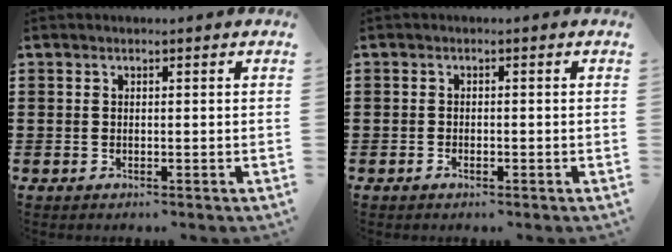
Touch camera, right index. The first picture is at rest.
{"total": 0.8, "force": [-0.5, 0.4, 0.5], "torque": [-0.012, -0.004, -0.008]}